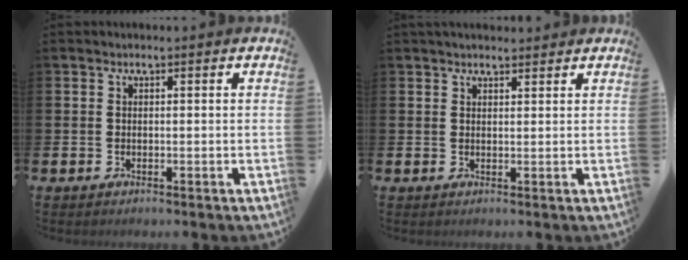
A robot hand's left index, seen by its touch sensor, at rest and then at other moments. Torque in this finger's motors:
{"motor_torque": [0.90, -1.02, 0.11, 0.10]}